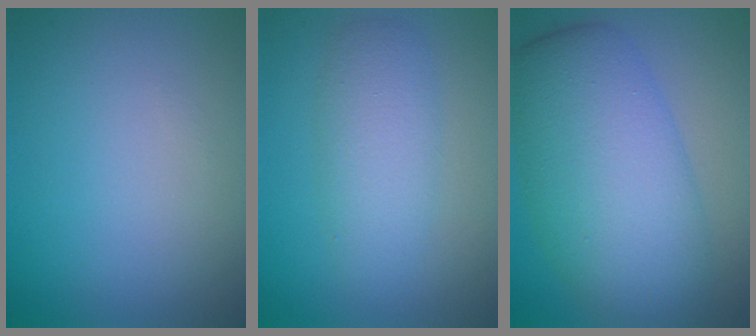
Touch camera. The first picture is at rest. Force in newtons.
{"total": 3.5, "press": 3.5, "slide": 0.0}
{"total": 9.6, "press": 9.6, "slide": 0.2}